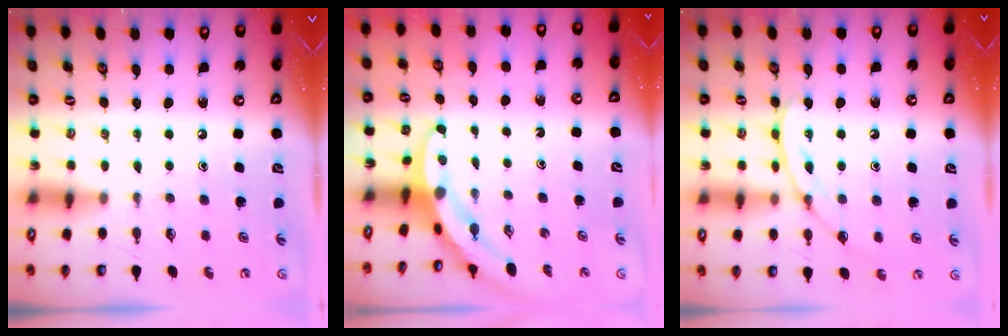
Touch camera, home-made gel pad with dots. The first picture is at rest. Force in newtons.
{"total": 3.6, "press": 3.5, "slide": 0.4}
{"total": 9.3, "press": 9.3, "slide": 0.7}